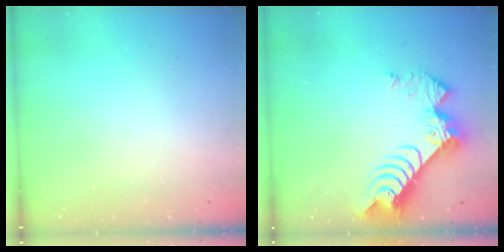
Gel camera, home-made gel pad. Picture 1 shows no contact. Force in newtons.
{"total": 9.4, "press": 9.4, "slide": 0.8}